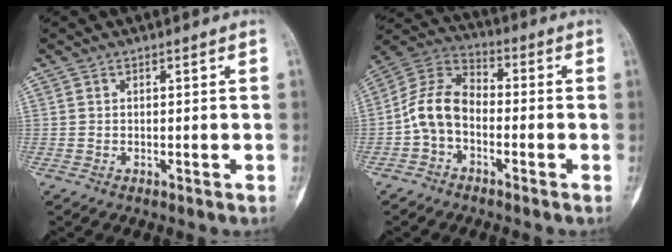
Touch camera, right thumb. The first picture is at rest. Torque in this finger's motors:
{"motor_torque": [0.07, 0.08, 0.88, -0.88, 0.03]}